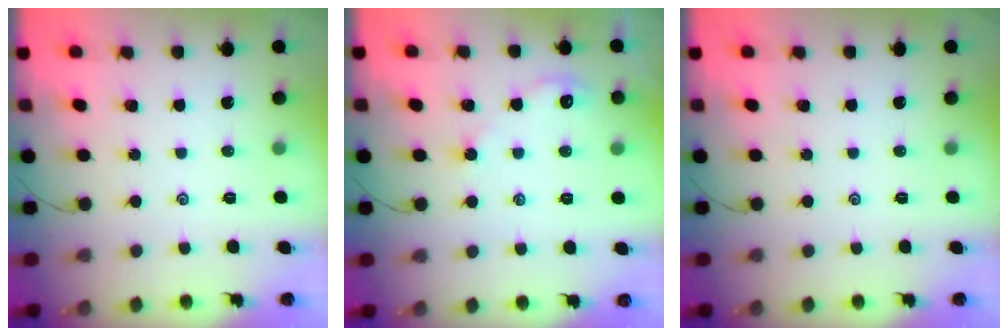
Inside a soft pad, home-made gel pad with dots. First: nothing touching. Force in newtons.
{"total": 2.5, "press": 2.5, "slide": 0.4}
{"total": 0.0}